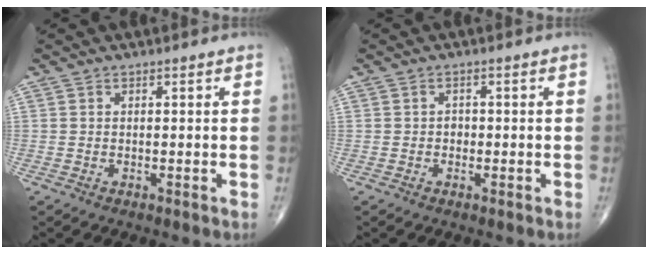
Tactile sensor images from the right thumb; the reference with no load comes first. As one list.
[{"total": 1.2, "force": [-0.2, 1.0, 0.6], "torque": [-0.003, 0.004, -0.006]}]